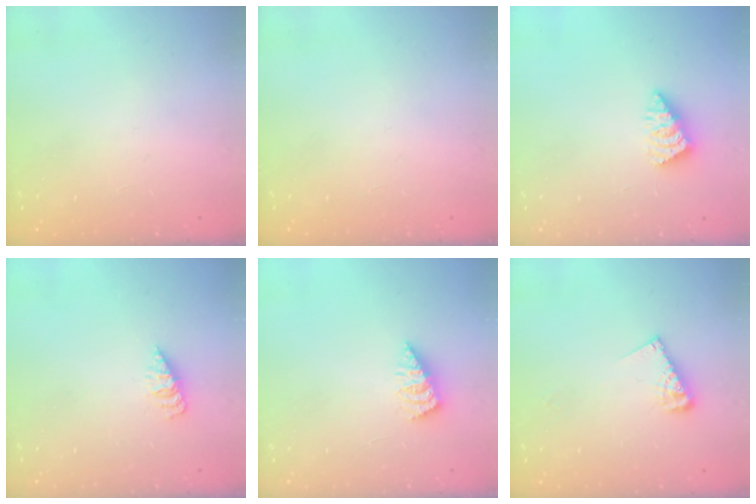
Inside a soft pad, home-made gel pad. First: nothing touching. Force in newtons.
{"total": 0.0}
{"total": 2.8, "press": 2.7, "slide": 0.5}
{"total": 2.0, "press": 2.0, "slide": 0.3}
{"total": 2.9, "press": 2.9, "slide": 0.3}
{"total": 7.3, "press": 7.3, "slide": 0.0}